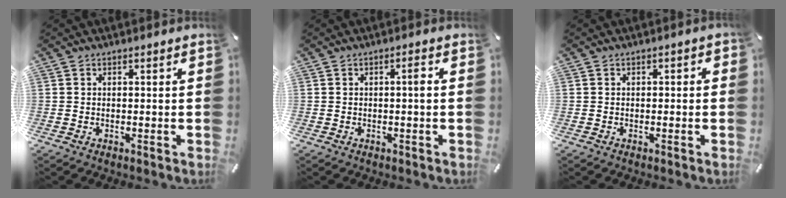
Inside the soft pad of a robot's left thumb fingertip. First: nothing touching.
{"total": 2.3, "force": [-0.1, 0.3, 2.2], "torque": [-0.036, 0.000, -0.006]}
{"total": 1.0, "force": [-0.5, 0.5, 0.6], "torque": [-0.012, 0.002, -0.011]}